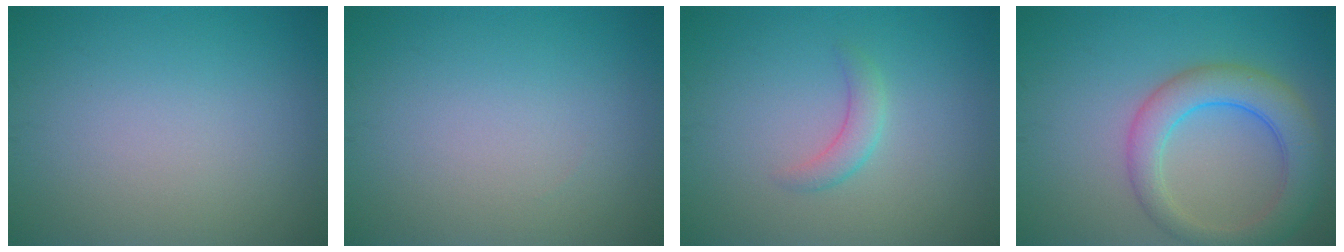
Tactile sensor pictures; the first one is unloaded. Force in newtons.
{"total": 0.0}
{"total": 1.7, "press": 1.7, "slide": 0.1}
{"total": 5.5, "press": 5.5, "slide": 0.1}